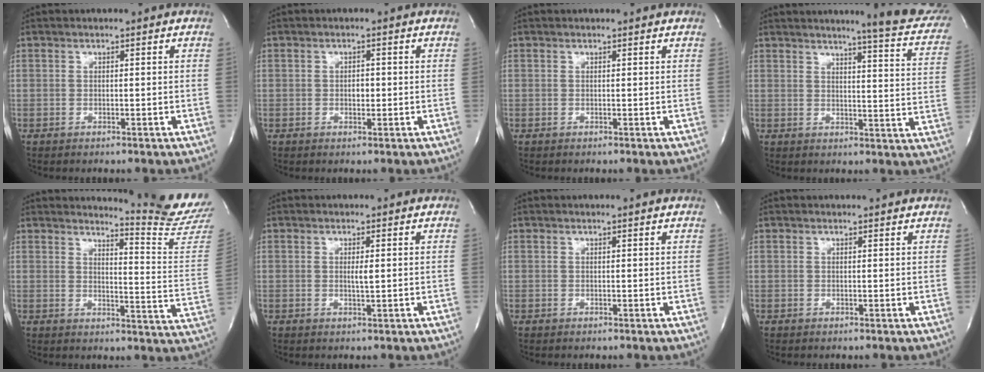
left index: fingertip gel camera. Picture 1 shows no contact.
{"total": 1.3, "force": [-0.4, 0.8, 0.9], "torque": [-0.015, -0.003, -0.005]}
{"total": 1.0, "force": [1.0, 0.0, 0.1], "torque": [-0.009, -0.004, 0.007]}
{"total": 13.8, "force": [12.1, 0.5, 6.6], "torque": [-0.074, -0.060, 0.120]}
{"total": 12.3, "force": [11.9, -3.0, 0.8], "torque": [-0.021, -0.142, 0.135]}
{"total": 1.2, "force": [0.0, 0.0, 1.2], "torque": [-0.028, -0.006, 0.000]}
{"total": 1.1, "force": [1.0, -0.2, 0.3], "torque": [-0.016, 0.000, 0.012]}
{"total": 1.9, "force": [1.9, 0.0, 0.2], "torque": [-0.009, -0.002, 0.016]}